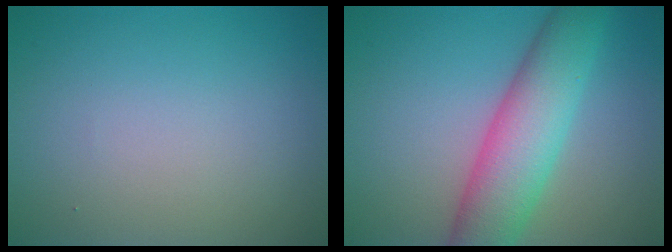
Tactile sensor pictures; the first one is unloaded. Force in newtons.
{"total": 7.6, "press": 7.6, "slide": 0.1}